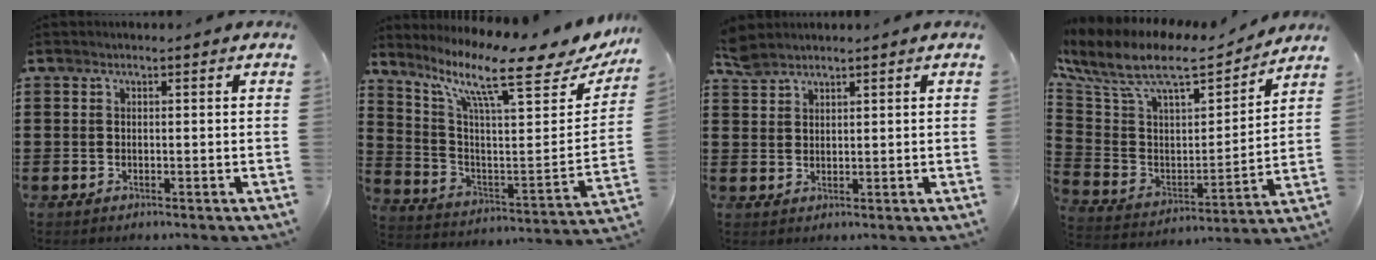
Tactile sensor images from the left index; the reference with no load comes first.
{"total": 12.3, "force": [8.7, 1.8, 8.6], "torque": [-0.177, -0.062, 0.131]}
{"total": 2.4, "force": [2.2, 0.8, 0.5], "torque": [-0.016, 0.002, 0.045]}
{"total": 10.6, "force": [8.1, 3.5, 5.9], "torque": [-0.146, -0.043, 0.137]}